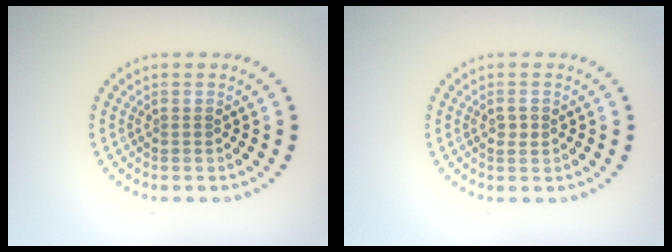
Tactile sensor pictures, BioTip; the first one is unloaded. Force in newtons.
{"total": 1.1, "press": 1.1, "slide": 0.2}